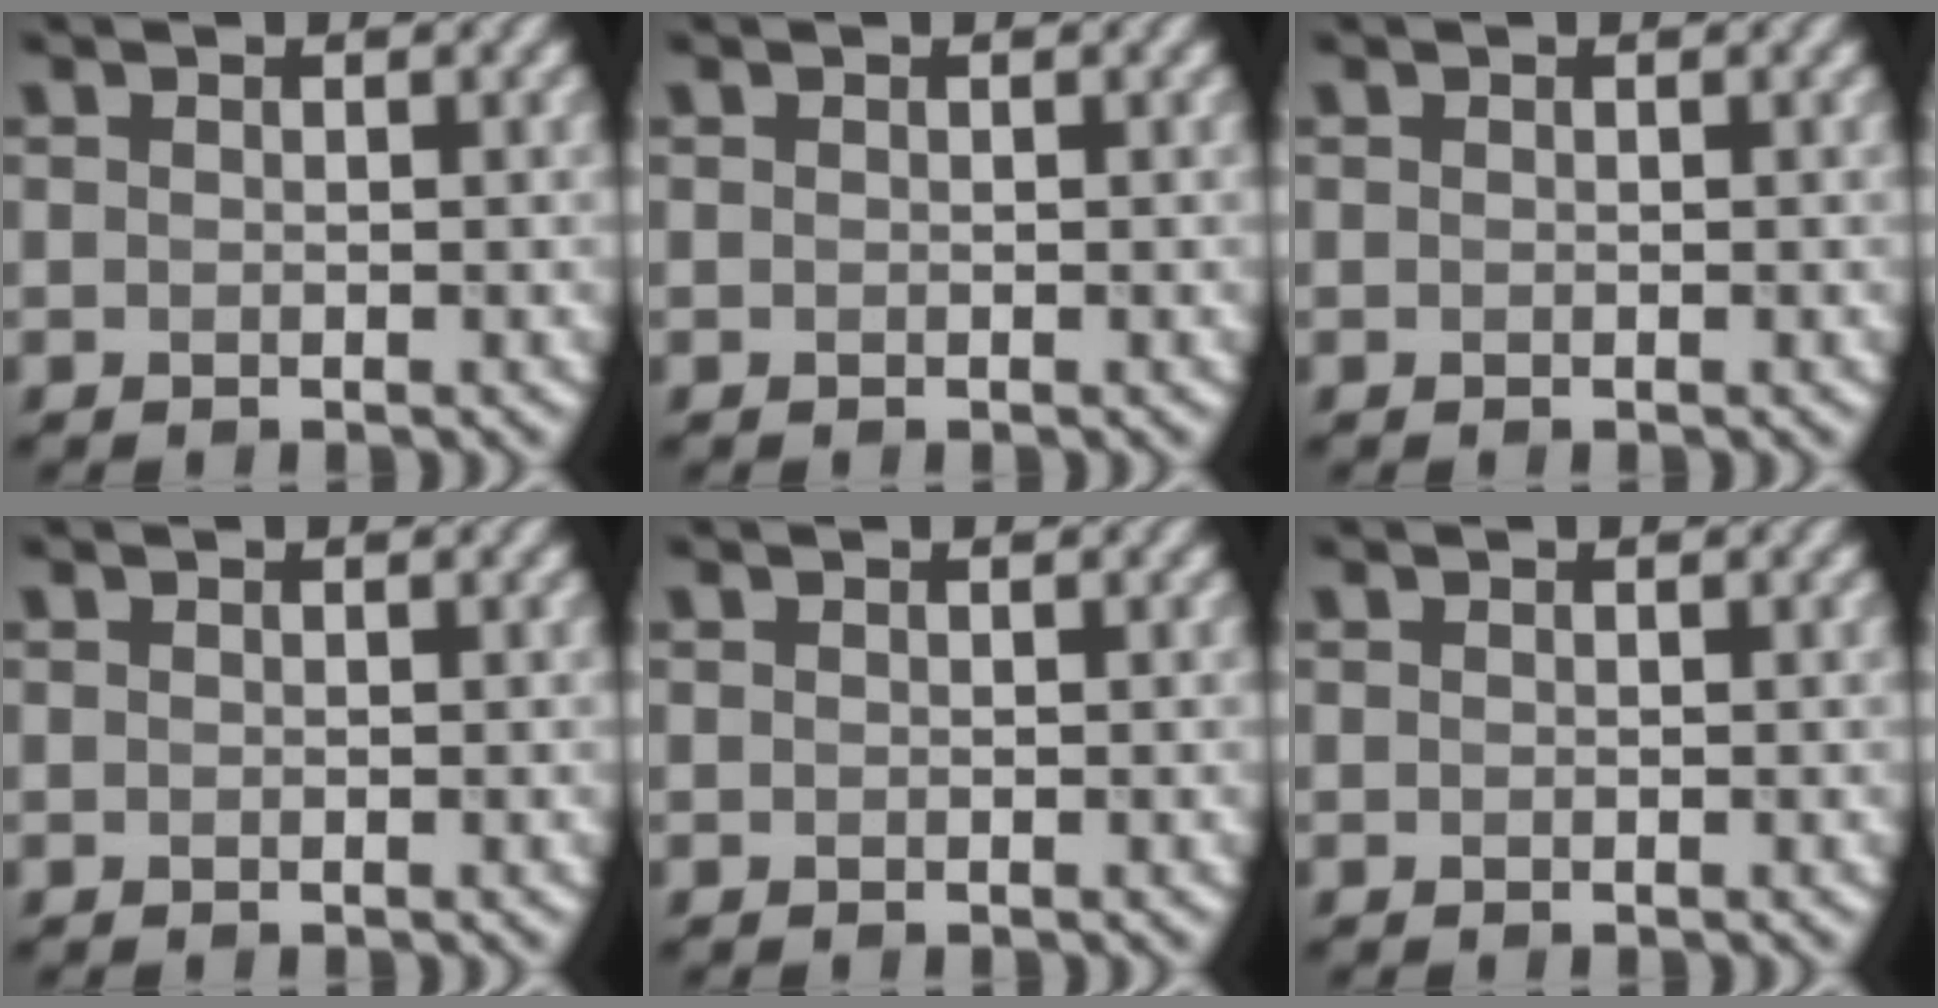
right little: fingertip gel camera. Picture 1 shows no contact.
{"total": 0.0}
{"total": 0.0}
{"total": 0.0}
{"total": 0.0}
{"total": 0.0}